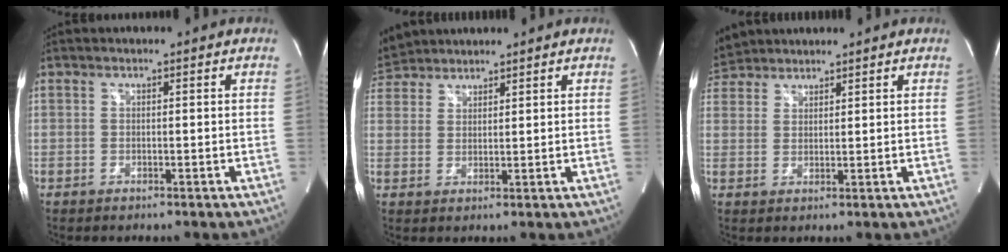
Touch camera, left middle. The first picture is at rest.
{"total": 6.4, "force": [6.0, 2.1, 0.7], "torque": [-0.023, 0.029, 0.119]}
{"total": 5.7, "force": [5.3, 1.9, 0.4], "torque": [-0.015, 0.025, 0.106]}